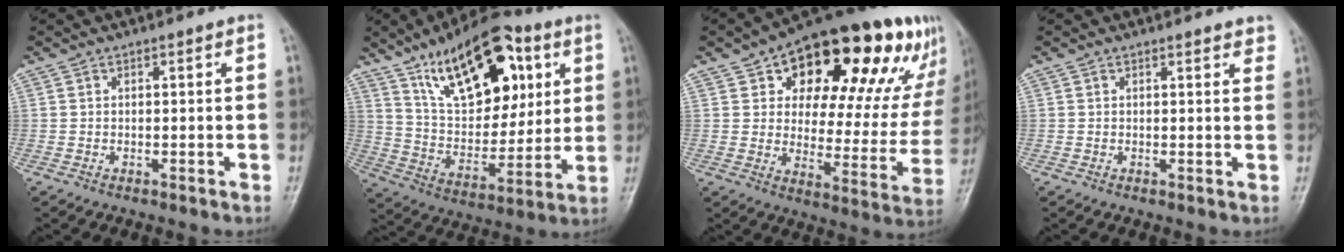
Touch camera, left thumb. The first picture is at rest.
{"total": 22.8, "force": [10.8, 11.5, 16.5], "torque": [-0.207, -0.038, 0.185]}
{"total": 28.0, "force": [15.0, 13.7, 19.2], "torque": [-0.224, -0.015, 0.209]}
{"total": 2.3, "force": [2.0, 0.9, 0.8], "torque": [0.007, -0.007, 0.015]}